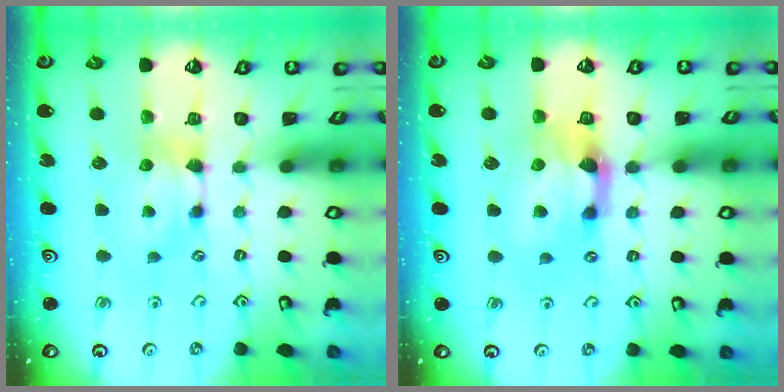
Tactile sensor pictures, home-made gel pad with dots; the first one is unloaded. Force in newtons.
{"total": 3.8, "press": 3.4, "slide": 1.7}